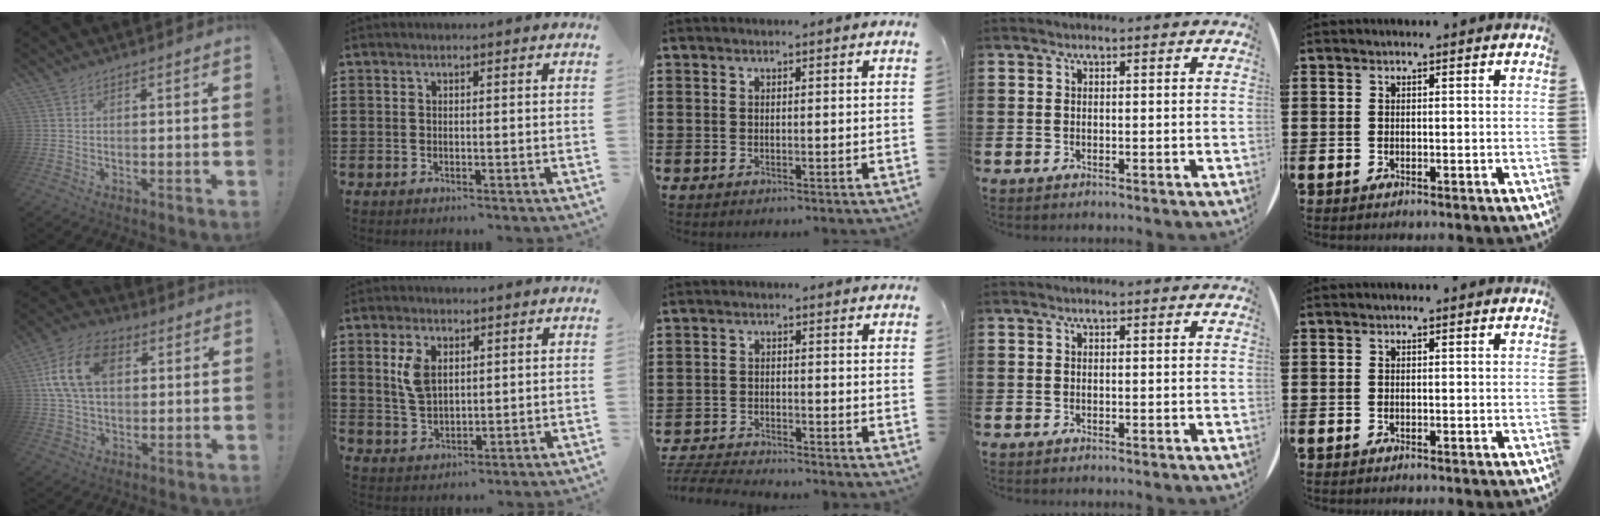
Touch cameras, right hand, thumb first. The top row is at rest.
{"thumb": {"total": 16.2, "force": [4.1, 10.9, 11.3], "torque": [-0.217, 0.004, 0.077]}, "index": {"total": 4.9, "force": [1.6, 2.9, 3.7], "torque": [-0.089, 0.007, 0.026]}, "middle": {"total": 3.8, "force": [-3.8, 0.2, 0.4], "torque": [-0.022, -0.005, -0.084]}}